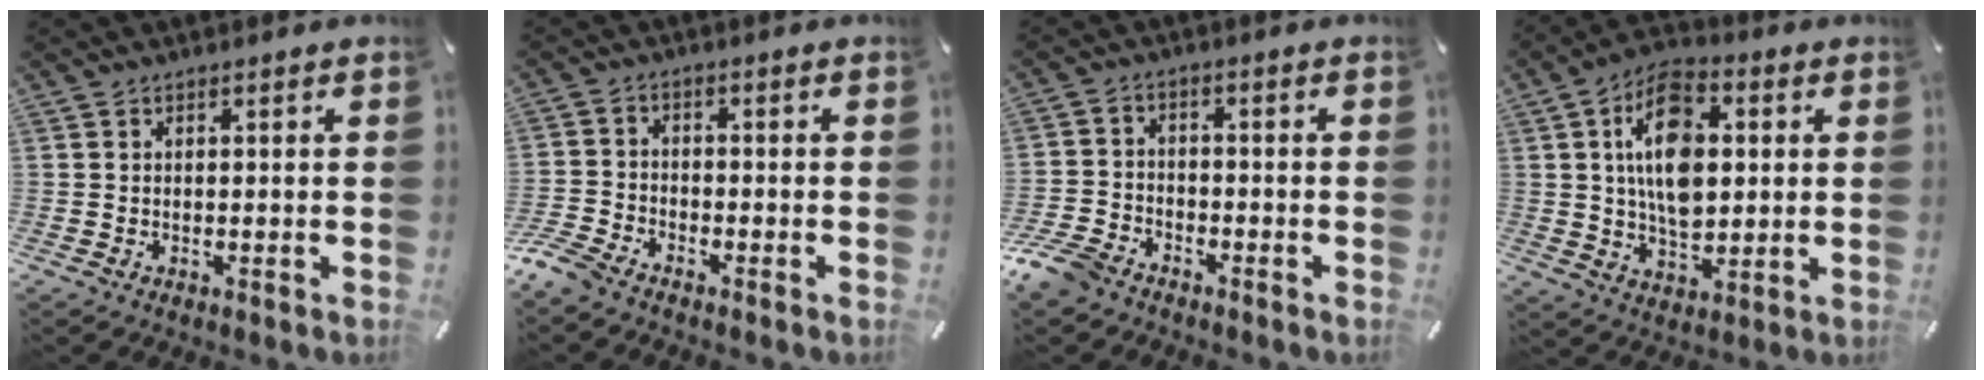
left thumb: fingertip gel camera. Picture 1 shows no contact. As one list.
[{"total": 4.8, "force": [-4.3, 1.5, 1.6], "torque": [-0.059, 0.005, -0.089]}, {"total": 7.0, "force": [-5.6, 3.4, 2.5], "torque": [-0.060, 0.024, -0.111]}, {"total": 14.7, "force": [2.3, 9.4, 11.0], "torque": [-0.204, 0.005, 0.038]}]